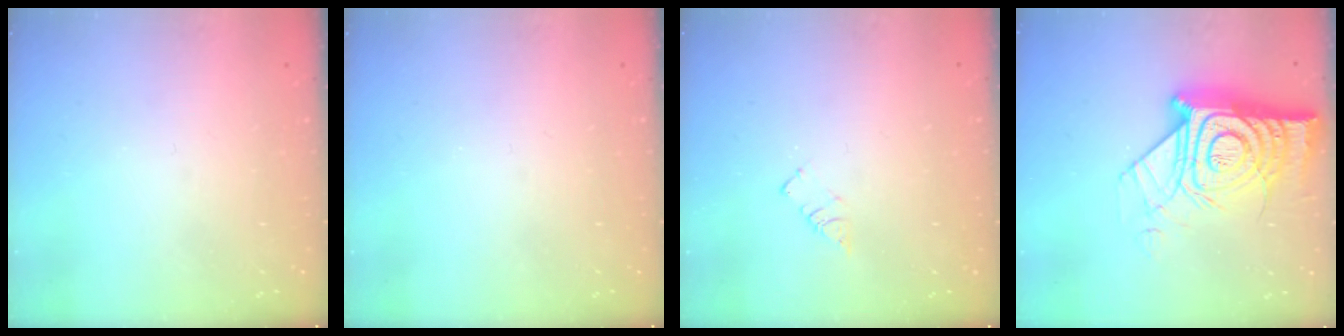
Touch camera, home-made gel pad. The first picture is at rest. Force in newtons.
{"total": 0.0}
{"total": 2.6, "press": 2.6, "slide": 0.3}
{"total": 22.0, "press": 21.9, "slide": 1.7}